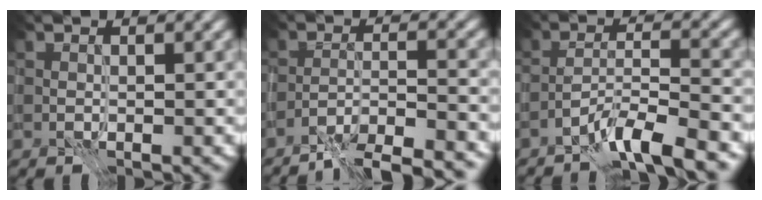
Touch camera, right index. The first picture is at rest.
{"total": 7.7, "force": [-7.2, 0.8, 2.5], "torque": [-0.035, 0.003, -0.112]}
{"total": 5.3, "force": [-4.5, 0.3, 2.8], "torque": [-0.043, 0.009, -0.087]}